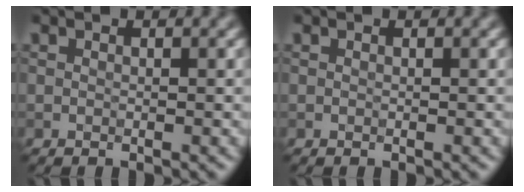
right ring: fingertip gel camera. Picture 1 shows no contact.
{"total": 0.0}